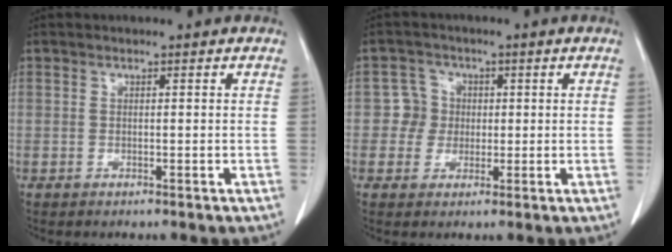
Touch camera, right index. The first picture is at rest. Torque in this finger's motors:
{"motor_torque": [-0.04, 0.06, -0.02, -0.01]}